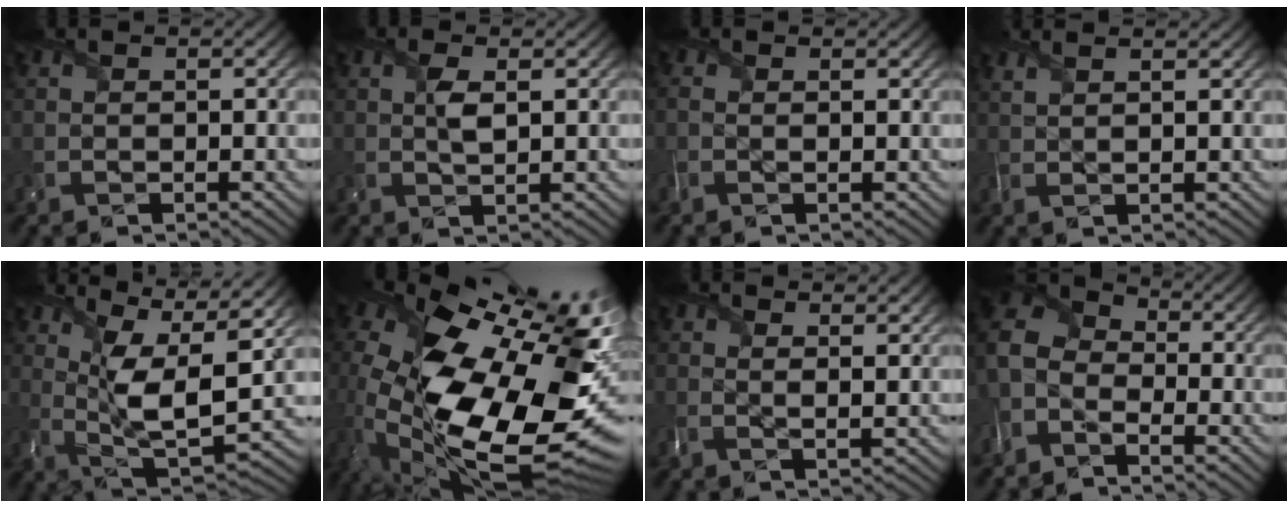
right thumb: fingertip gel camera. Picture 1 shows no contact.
{"total": 2.4, "force": [0.6, 0.9, 2.2], "torque": [-0.048, 0.000, 0.012]}
{"total": 1.3, "force": [0.1, 0.8, 1.0], "torque": [-0.031, -0.002, -0.002]}
{"total": 3.1, "force": [2.1, 0.8, 2.1], "torque": [-0.032, 0.009, 0.020]}
{"total": 13.3, "force": [3.8, 5.5, 11.4], "torque": [-0.219, -0.003, 0.066]}
{"total": 21.0, "force": [-2.0, 11.3, 17.7], "torque": [-0.365, -0.065, -0.012]}
{"total": 2.9, "force": [1.8, 0.8, 2.1], "torque": [-0.044, -0.002, 0.032]}
{"total": 6.9, "force": [-3.4, 4.6, 3.9], "torque": [-0.103, -0.007, -0.088]}